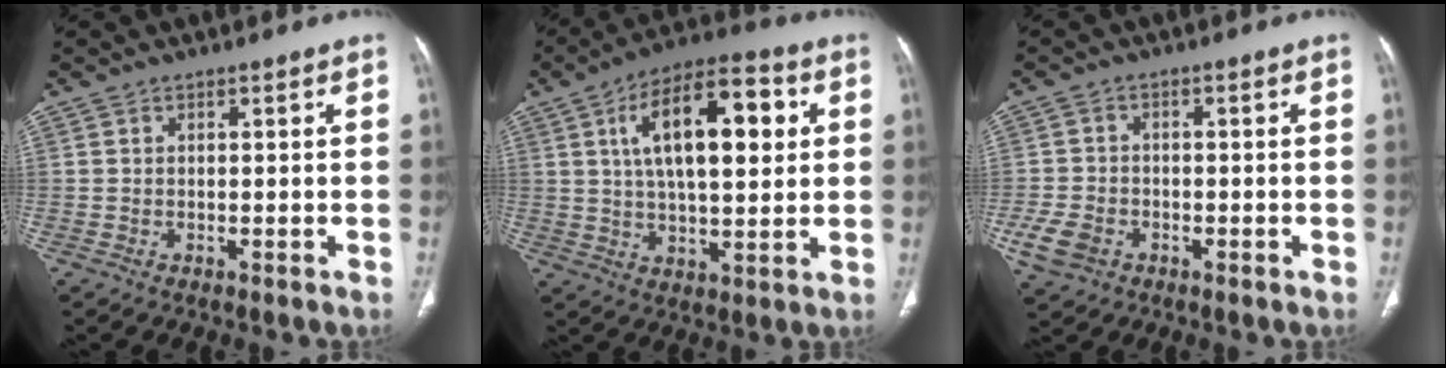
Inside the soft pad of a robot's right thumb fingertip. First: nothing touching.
{"total": 17.9, "force": [4.8, 7.9, 15.4], "torque": [-0.229, 0.009, 0.074]}
{"total": 6.2, "force": [-2.5, 4.7, 3.1], "torque": [-0.064, 0.011, -0.041]}